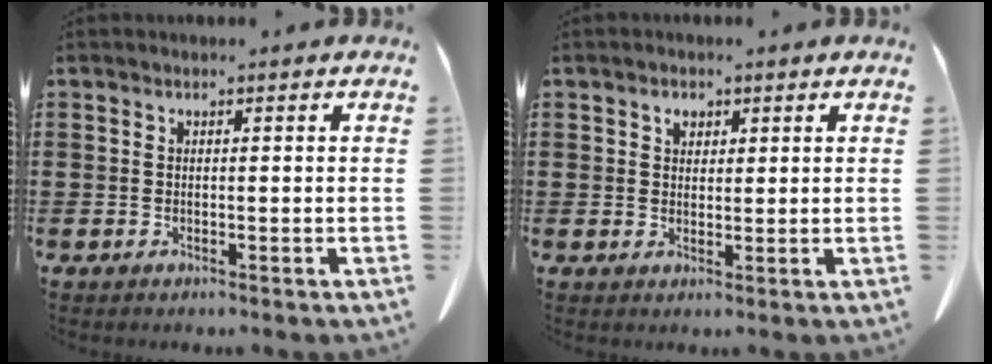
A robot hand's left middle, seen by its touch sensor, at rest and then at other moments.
{"total": 2.0, "force": [1.1, 1.3, 0.9], "torque": [-0.014, 0.001, 0.019]}